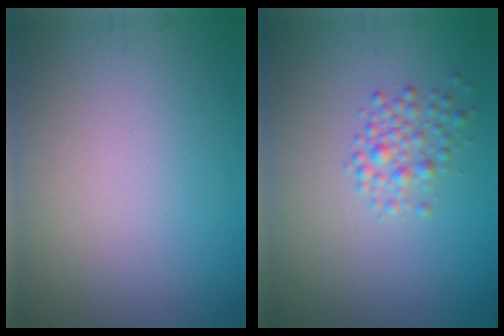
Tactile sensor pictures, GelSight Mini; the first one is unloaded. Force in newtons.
{"total": 1.9, "press": 1.9, "slide": 0.1}